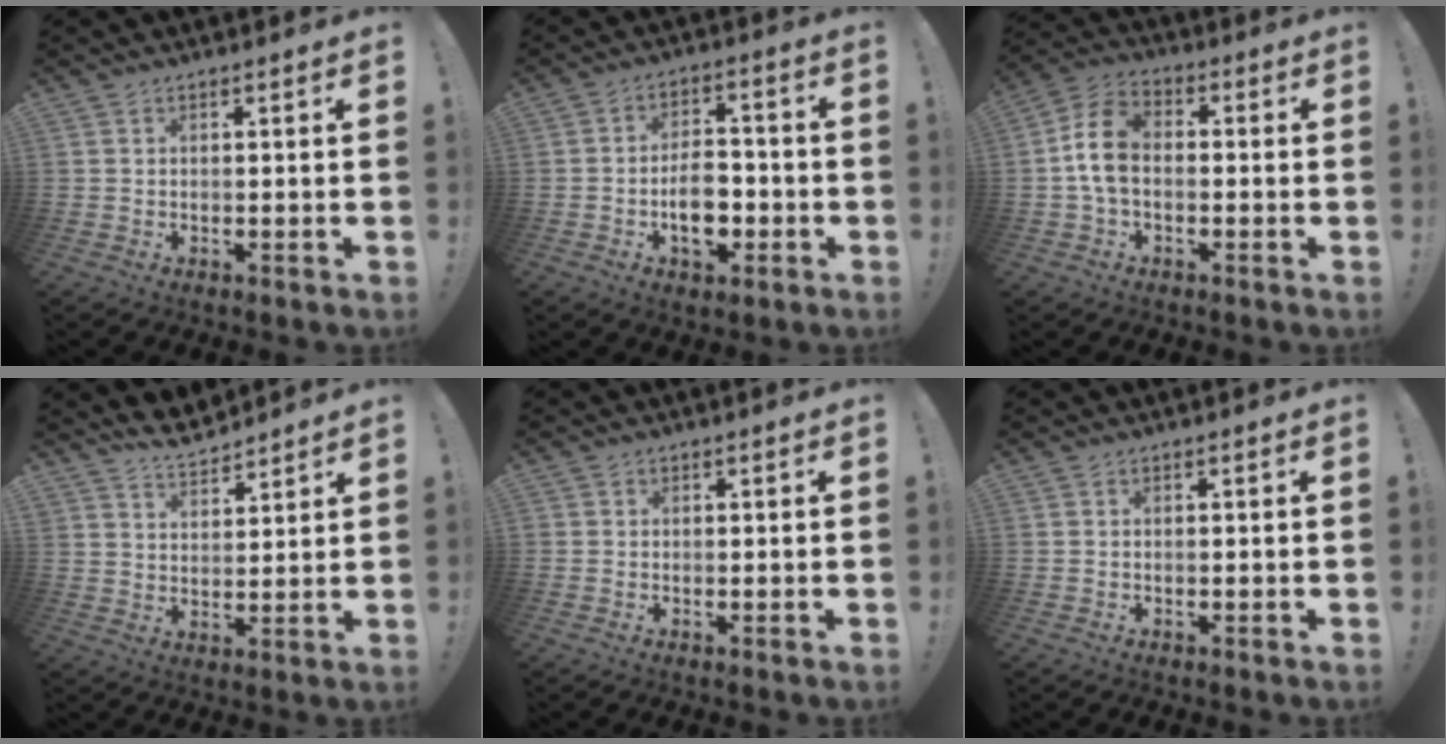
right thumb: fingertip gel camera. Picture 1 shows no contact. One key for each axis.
{"total": 10.5, "fx": -3.2, "fy": 6.5, "fz": 7.5, "tx": -0.121, "ty": 0.016, "tz": -0.053}
{"total": 10.7, "fx": -0.6, "fy": 7.1, "fz": 8.0, "tx": -0.155, "ty": 0.014, "tz": -0.005}
{"total": 7.0, "fx": 6.5, "fy": 2.2, "fz": 1.4, "tx": -0.029, "ty": -0.046, "tz": 0.121}
{"total": 0.6, "fx": 0.1, "fy": 0.6, "fz": -0.1, "tx": -0.005, "ty": 0.004, "tz": 0.004}
{"total": 0.0}